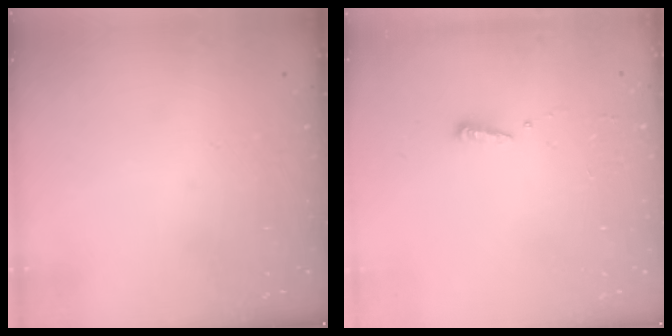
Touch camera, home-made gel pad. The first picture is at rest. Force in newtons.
{"total": 3.6, "press": 3.5, "slide": 0.8}